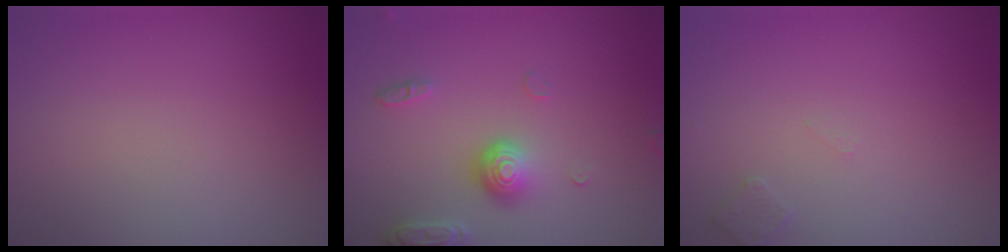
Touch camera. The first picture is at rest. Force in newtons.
{"total": 3.7, "press": 2.8, "slide": 2.4}
{"total": 1.0, "press": 1.0, "slide": 0.1}